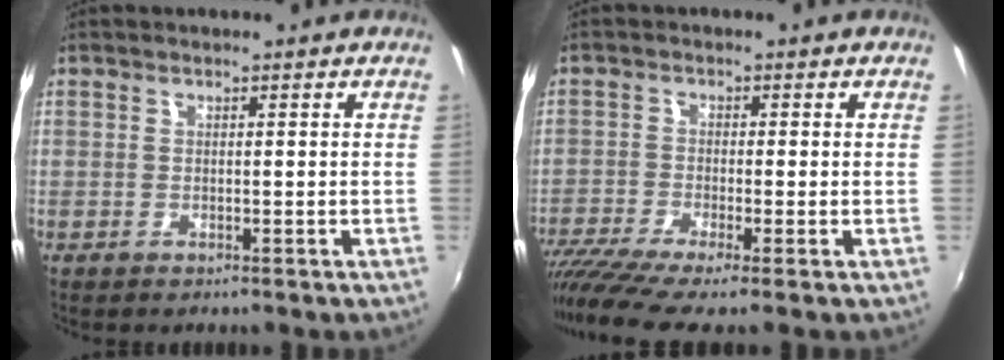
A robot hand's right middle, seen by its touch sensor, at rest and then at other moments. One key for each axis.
{"total": 8.9, "fx": -7.0, "fy": 0.0, "fz": 5.6, "tx": -0.133, "ty": -0.045, "tz": -0.127}